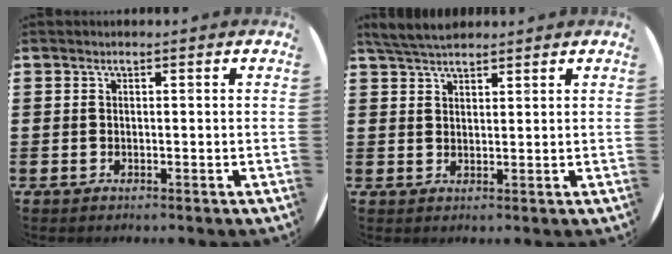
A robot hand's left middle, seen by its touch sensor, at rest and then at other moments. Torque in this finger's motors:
{"motor_torque": [0.58, -0.57, 0.07, 0.04]}